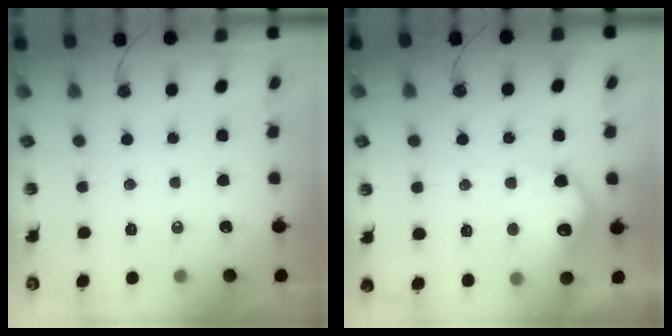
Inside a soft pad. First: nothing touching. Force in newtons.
{"total": 14.2, "press": 14.2, "slide": 1.0}